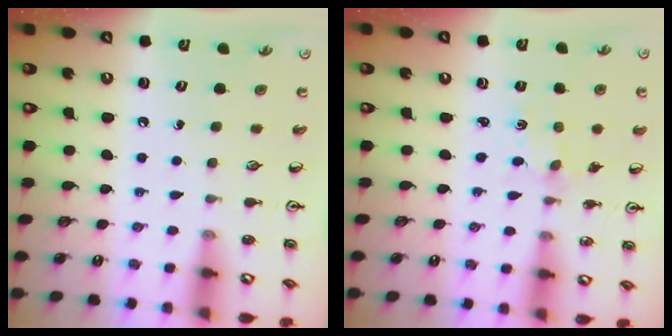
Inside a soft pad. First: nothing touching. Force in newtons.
{"total": 0.6, "press": 0.6, "slide": 0.2}